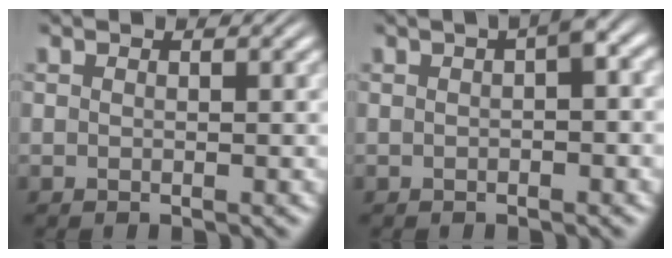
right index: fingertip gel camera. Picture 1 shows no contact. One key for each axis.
{"total": 2.0, "fx": 0.2, "fy": 0.5, "fz": 1.9, "tx": -0.019, "ty": 0.011, "tz": 0.000}